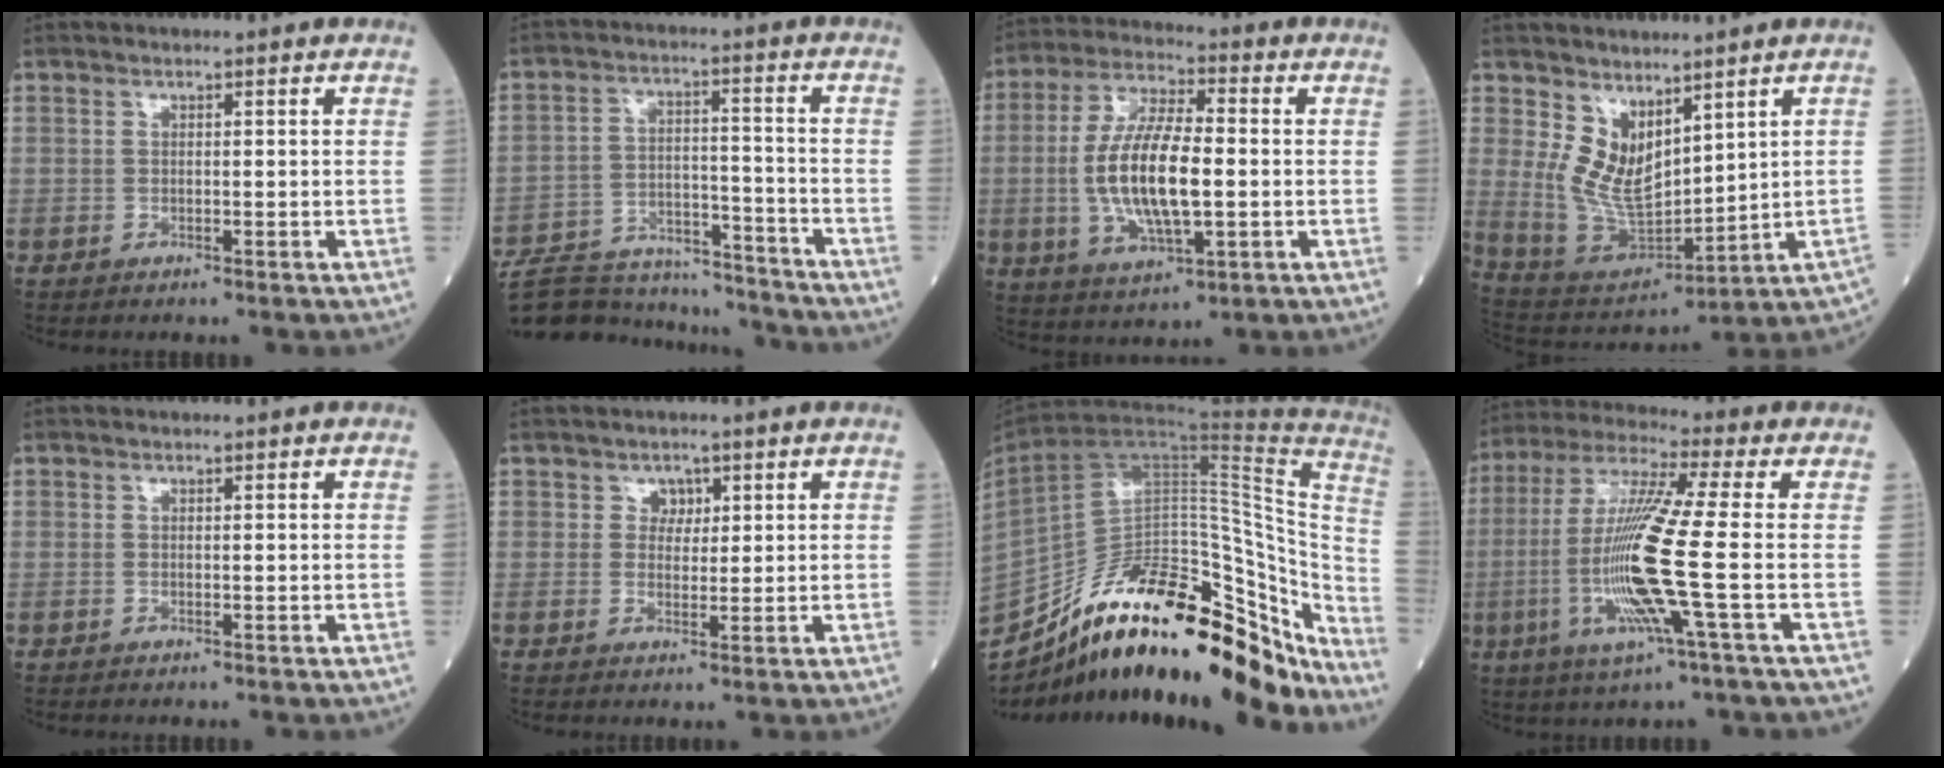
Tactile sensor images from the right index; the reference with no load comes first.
{"total": 18.3, "force": [-17.3, 4.1, 4.5], "torque": [-0.101, 0.012, -0.262]}
{"total": 13.6, "force": [-1.2, 4.1, 12.9], "torque": [-0.264, -0.001, -0.019]}
{"total": 9.9, "force": [3.0, 5.2, 7.8], "torque": [-0.146, -0.002, 0.086]}
{"total": 0.0}
{"total": 2.0, "force": [1.0, 1.6, 0.7], "torque": [-0.002, -0.001, 0.014]}
{"total": 30.6, "force": [-23.1, 9.9, 17.6], "torque": [-0.255, 0.018, -0.345]}
{"total": 14.6, "force": [-2.8, -0.7, 14.4], "torque": [-0.302, -0.009, -0.064]}